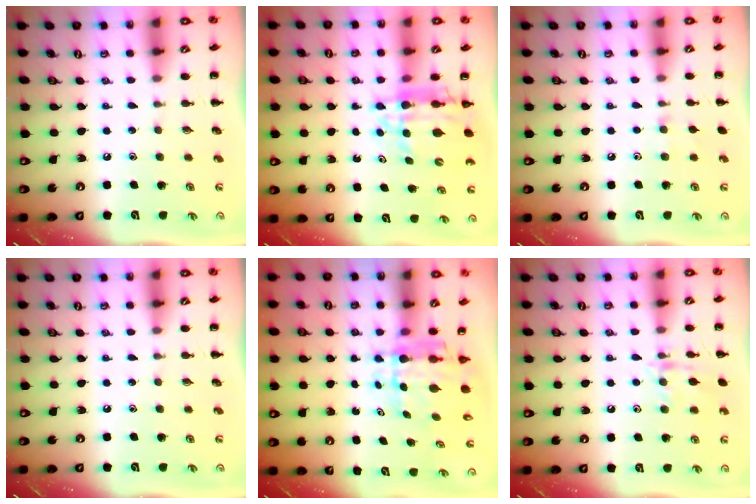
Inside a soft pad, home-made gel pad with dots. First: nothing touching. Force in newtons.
{"total": 10.7, "press": 10.0, "slide": 3.9}
{"total": 5.1, "press": 4.9, "slide": 1.6}
{"total": 0.0}
{"total": 6.7, "press": 6.2, "slide": 2.5}
{"total": 9.9, "press": 9.9, "slide": 0.8}